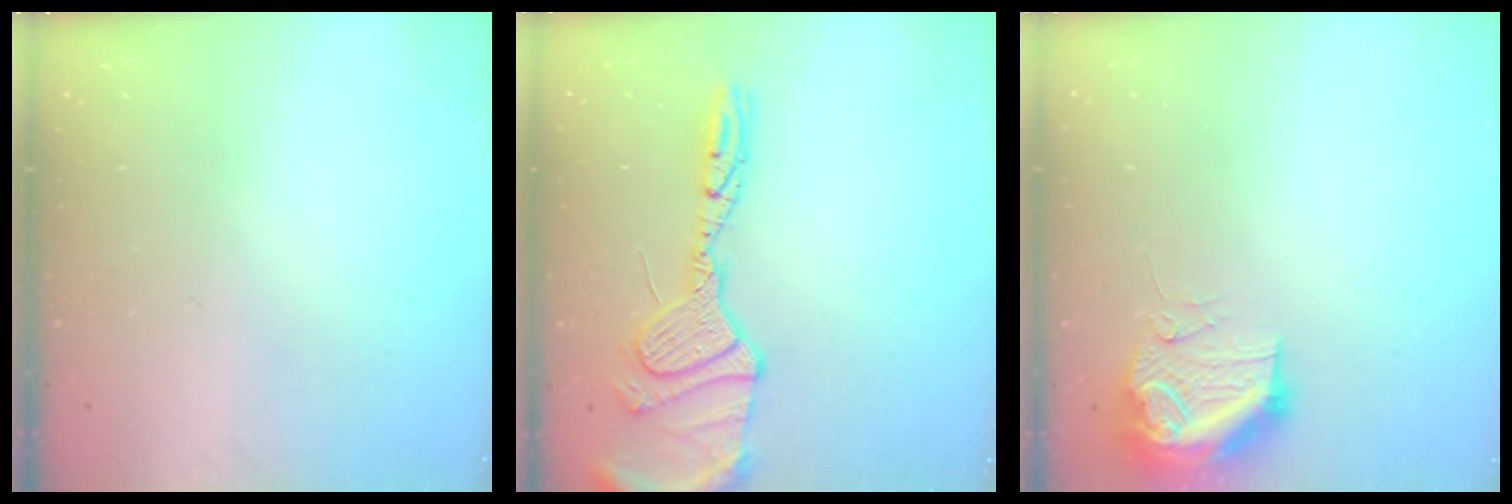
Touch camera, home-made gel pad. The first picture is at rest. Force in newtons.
{"total": 16.6, "press": 16.5, "slide": 2.0}
{"total": 10.8, "press": 10.7, "slide": 1.2}